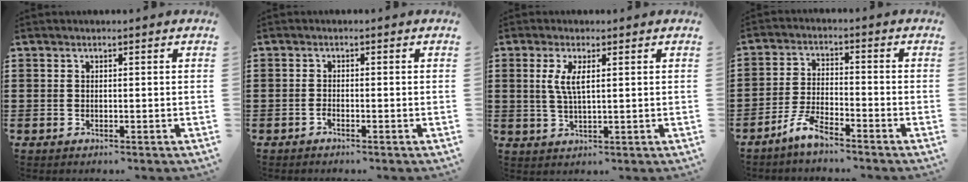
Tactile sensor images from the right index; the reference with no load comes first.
{"total": 0.9, "force": [-0.8, 0.1, 0.4], "torque": [-0.011, -0.004, -0.015]}
{"total": 3.9, "force": [1.0, 1.0, 3.7], "torque": [-0.075, 0.004, 0.016]}
{"total": 5.0, "force": [-4.2, 1.0, 2.5], "torque": [-0.062, 0.003, -0.085]}